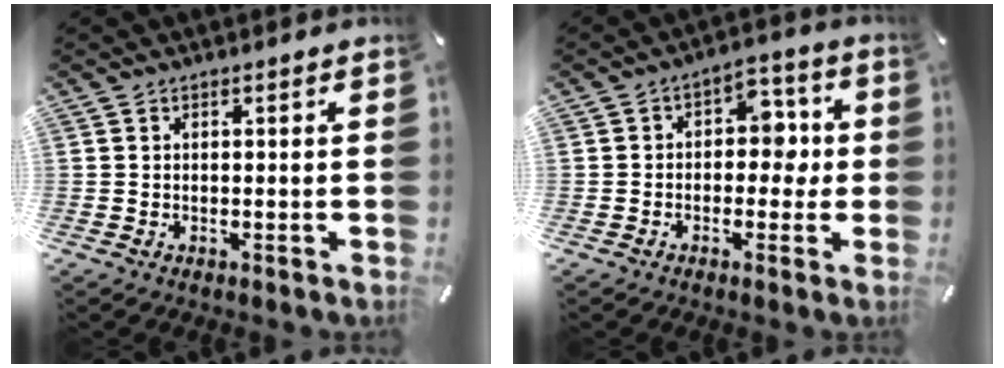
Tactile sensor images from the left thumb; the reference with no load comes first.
{"total": 7.0, "force": [-0.8, 5.3, 4.5], "torque": [-0.048, 0.006, -0.024]}